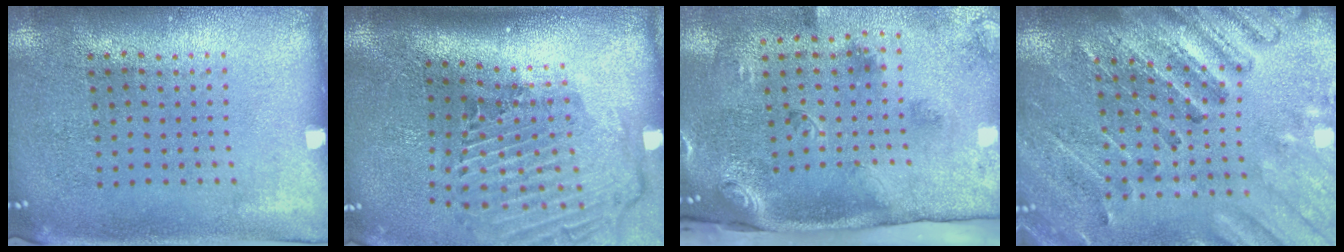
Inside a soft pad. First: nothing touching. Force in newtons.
{"total": 2.9, "press": 1.9, "slide": 2.1}
{"total": 3.3, "press": 2.0, "slide": 2.6}
{"total": 2.7, "press": 2.6, "slide": 0.2}